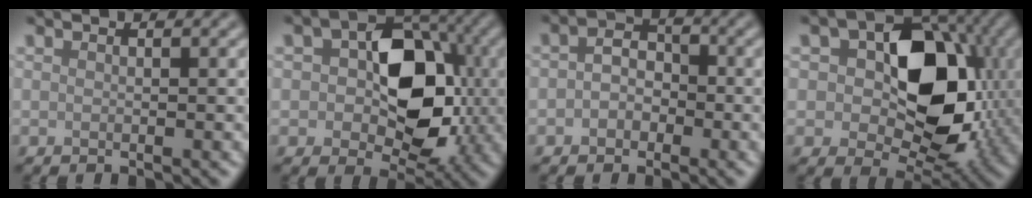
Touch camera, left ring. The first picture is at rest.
{"total": 9.6, "force": [0.3, 6.5, 7.1], "torque": [-0.097, -0.002, 0.002]}
{"total": 2.4, "force": [-0.7, 2.0, 1.2], "torque": [-0.021, 0.004, -0.022]}
{"total": 12.3, "force": [1.1, 8.3, 9.0], "torque": [-0.119, -0.001, 0.017]}